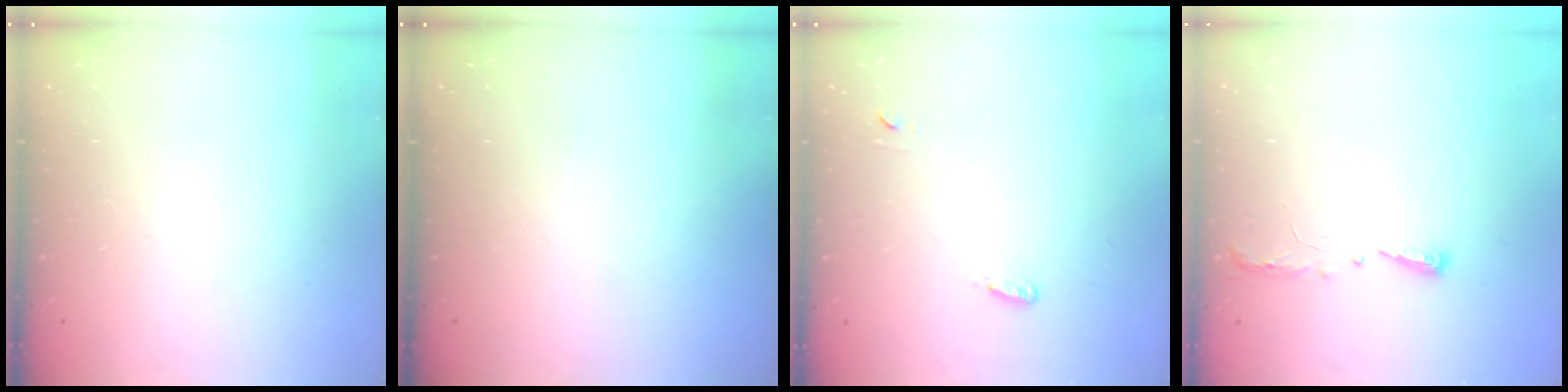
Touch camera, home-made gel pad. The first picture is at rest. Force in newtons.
{"total": 0.0}
{"total": 3.7, "press": 3.3, "slide": 1.6}
{"total": 4.1, "press": 4.0, "slide": 0.6}